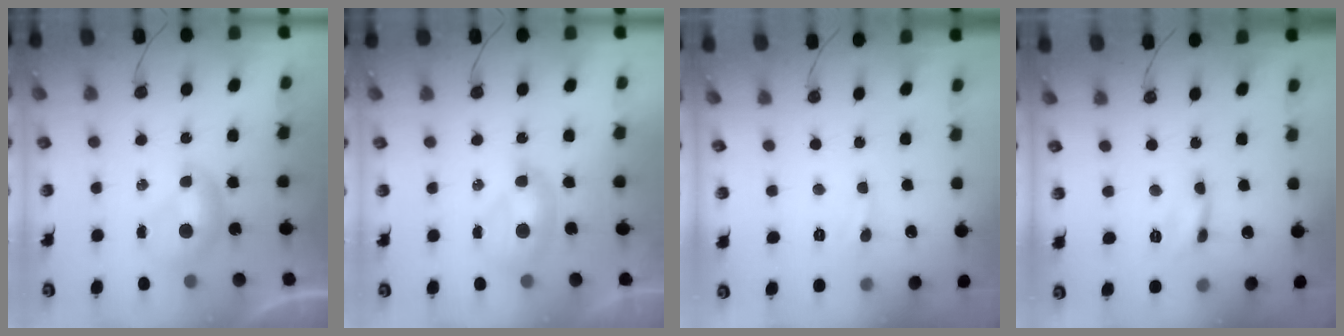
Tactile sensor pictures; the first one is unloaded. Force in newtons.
{"total": 2.0, "press": 2.0, "slide": 0.4}
{"total": 0.8, "press": 0.8, "slide": 0.2}
{"total": 1.6, "press": 1.5, "slide": 0.4}